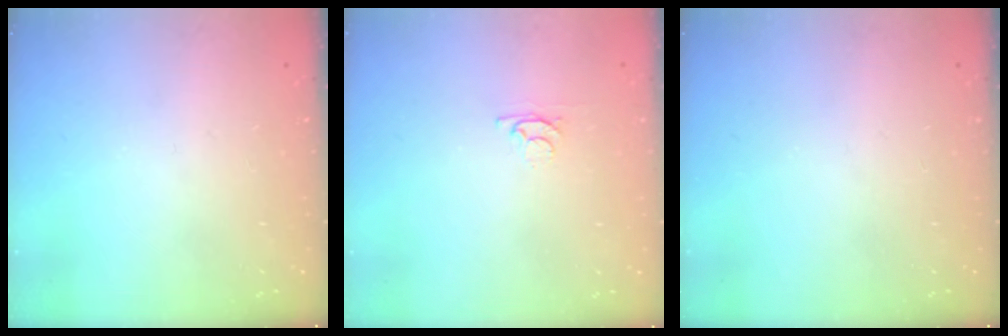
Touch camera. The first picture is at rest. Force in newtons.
{"total": 3.3, "press": 3.3, "slide": 0.5}
{"total": 0.0}